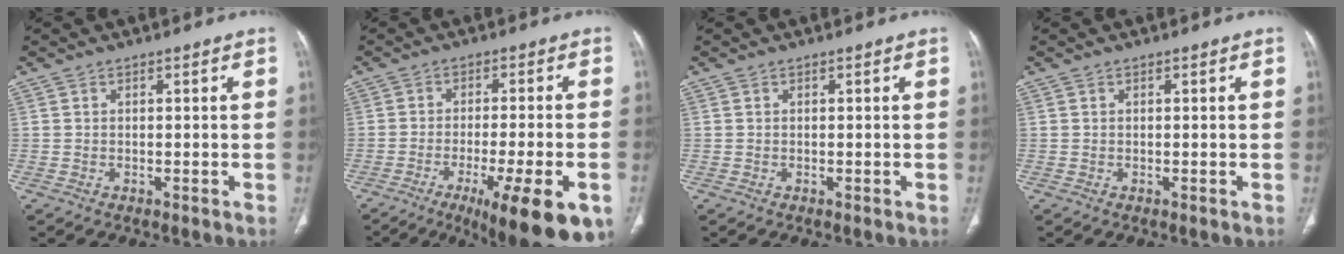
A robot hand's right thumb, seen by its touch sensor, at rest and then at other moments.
{"total": 16.4, "force": [-8.4, 3.4, 13.6], "torque": [-0.155, 0.005, -0.119]}
{"total": 0.0}
{"total": 0.0}